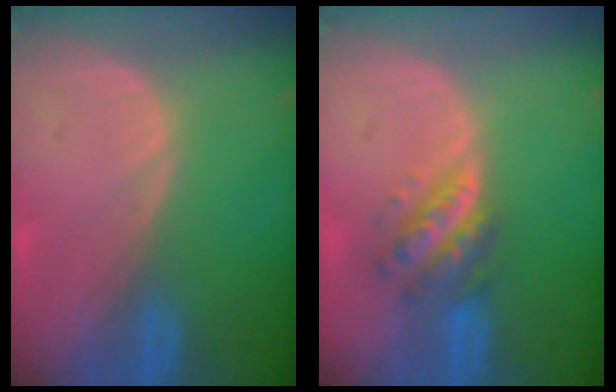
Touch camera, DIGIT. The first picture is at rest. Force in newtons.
{"total": 5.8, "press": 5.3, "slide": 2.4}